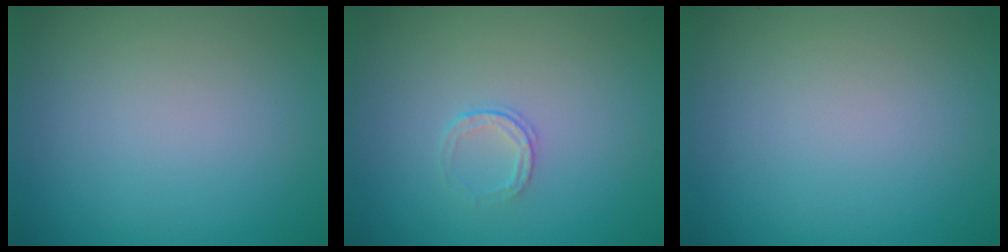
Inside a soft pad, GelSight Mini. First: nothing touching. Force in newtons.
{"total": 1.0, "press": 0.7, "slide": 0.7}
{"total": 0.0}